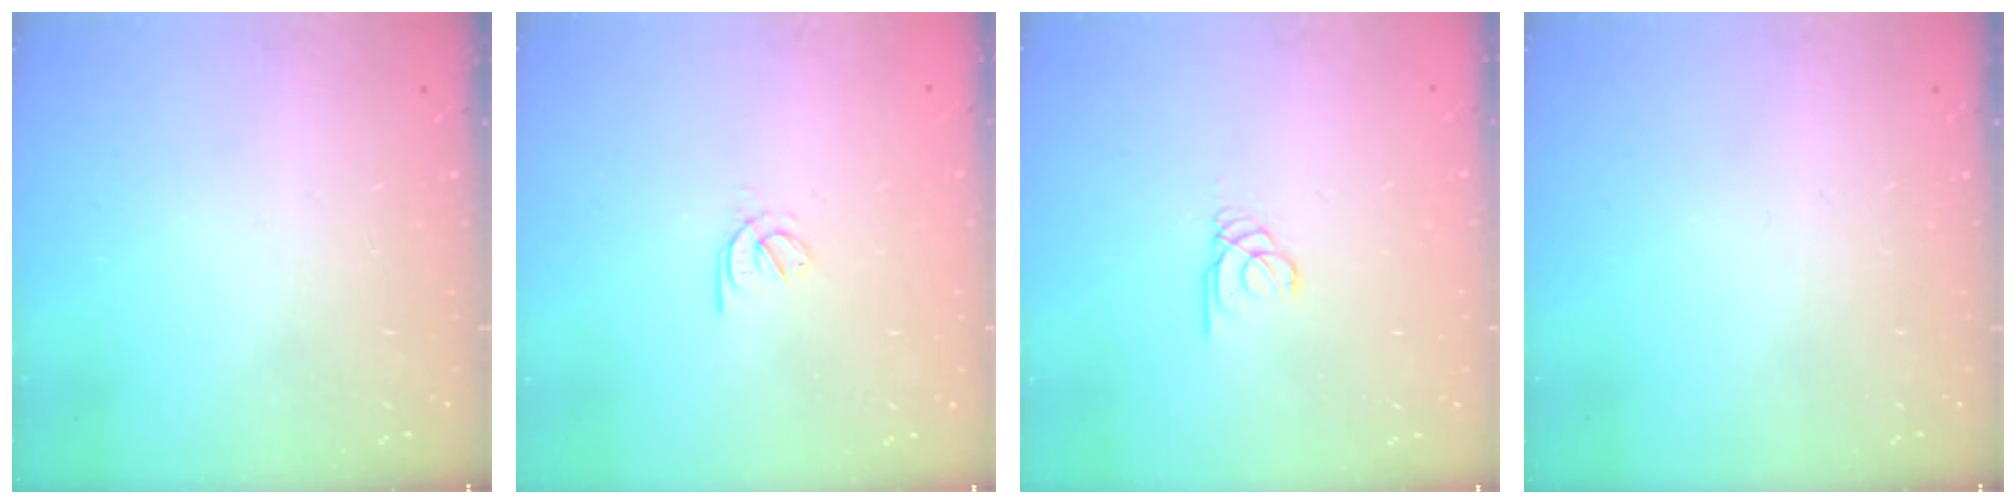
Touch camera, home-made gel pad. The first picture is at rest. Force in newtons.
{"total": 2.9, "press": 2.8, "slide": 0.8}
{"total": 1.7, "press": 1.7, "slide": 0.2}
{"total": 0.0}